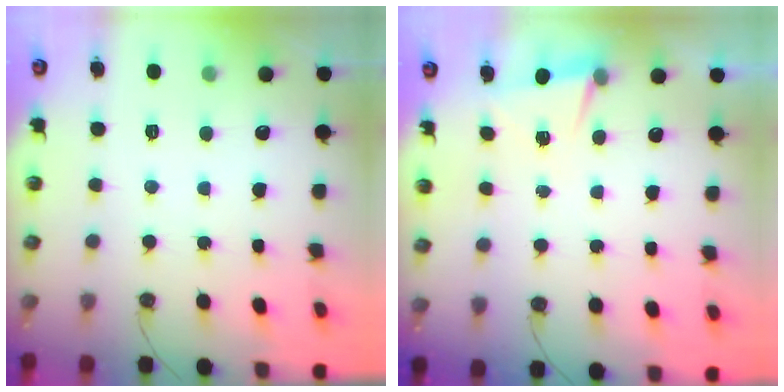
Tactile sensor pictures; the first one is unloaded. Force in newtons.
{"total": 3.8, "press": 2.2, "slide": 3.2}